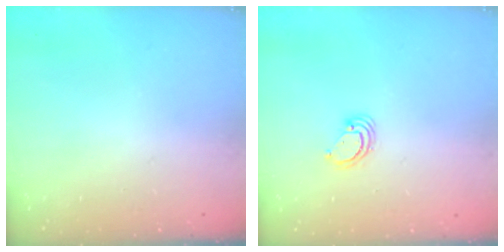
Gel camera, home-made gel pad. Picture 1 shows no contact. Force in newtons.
{"total": 3.8, "press": 3.8, "slide": 0.1}